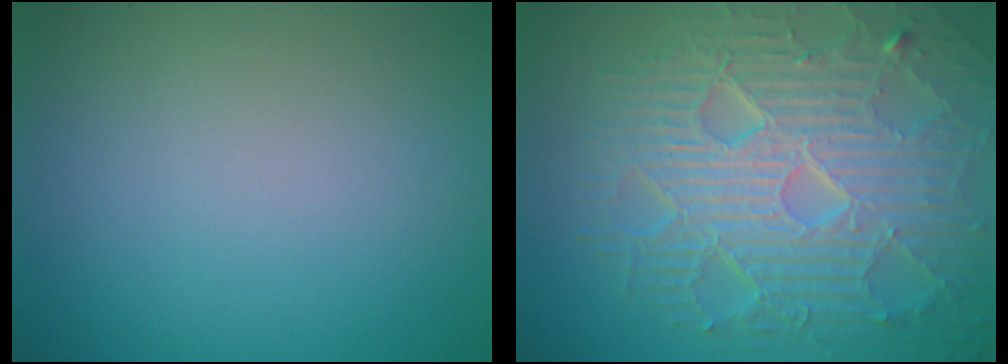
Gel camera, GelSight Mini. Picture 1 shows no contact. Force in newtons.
{"total": 10.5, "press": 6.8, "slide": 8.0}